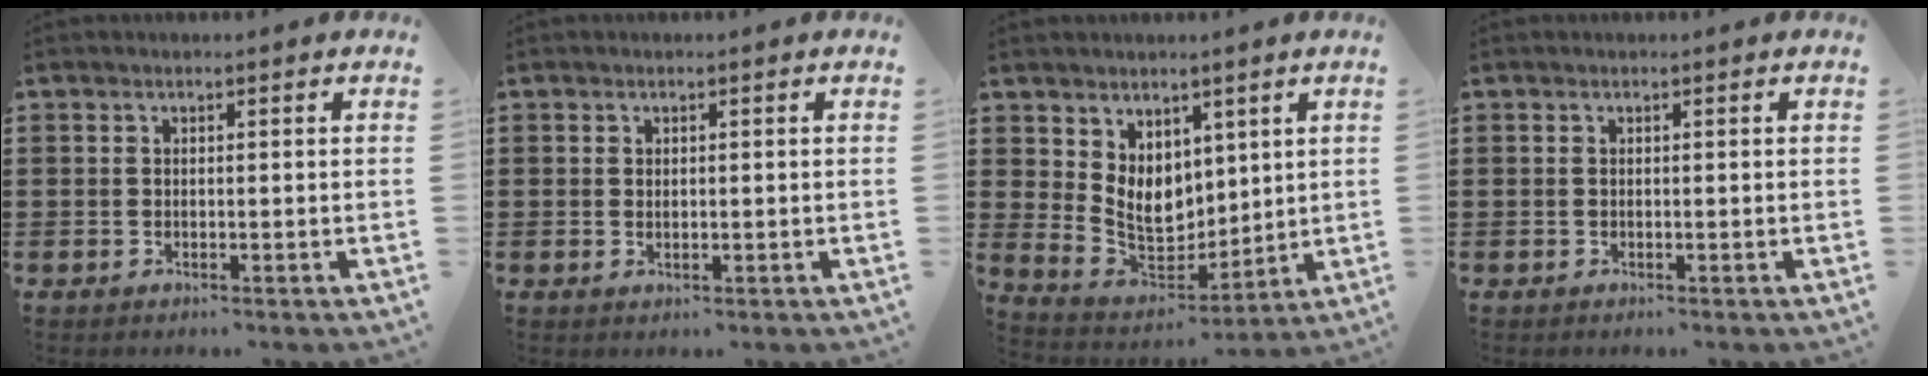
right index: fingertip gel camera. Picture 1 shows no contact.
{"total": 0.6, "force": [0.2, 0.4, 0.4], "torque": [-0.008, 0.004, 0.004]}
{"total": 7.4, "force": [3.0, 5.7, 3.7], "torque": [-0.084, -0.010, 0.059]}
{"total": 0.0}